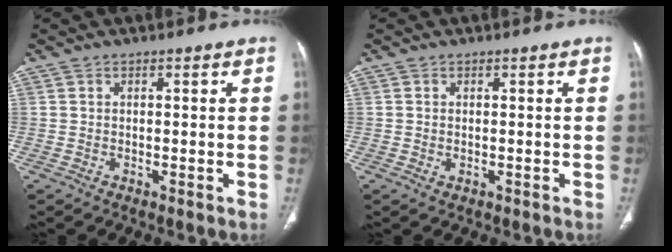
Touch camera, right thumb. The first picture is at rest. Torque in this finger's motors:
{"motor_torque": [-0.36, 0.04, -0.09, 0.64, -0.06]}